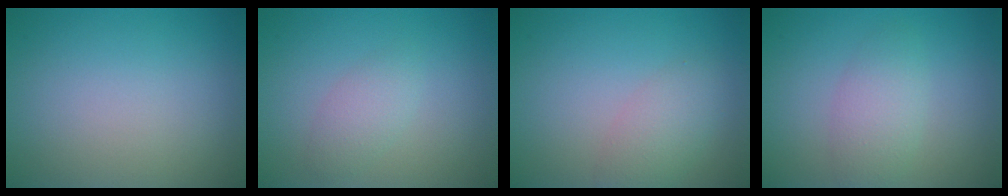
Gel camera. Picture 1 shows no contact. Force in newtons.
{"total": 1.8, "press": 1.8, "slide": 0.1}
{"total": 2.6, "press": 2.6, "slide": 0.1}
{"total": 2.8, "press": 2.8, "slide": 0.2}